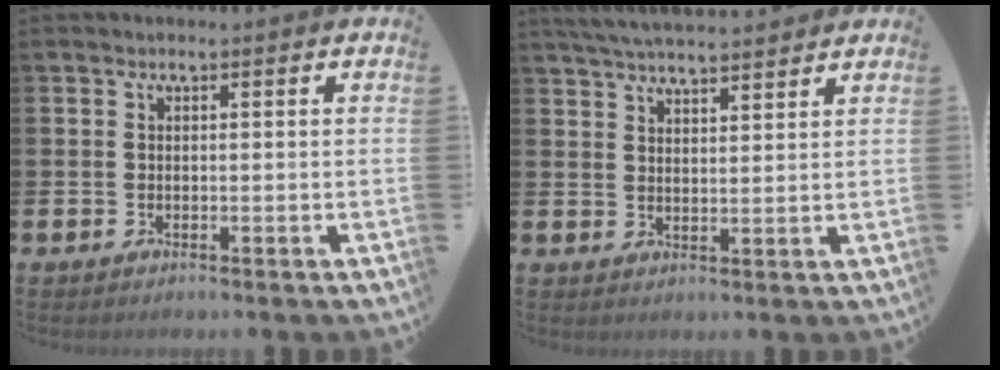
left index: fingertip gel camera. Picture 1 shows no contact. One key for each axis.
{"total": 4.6, "fx": 4.5, "fy": 0.2, "fz": 0.7, "tx": -0.026, "ty": -0.020, "tz": 0.082}